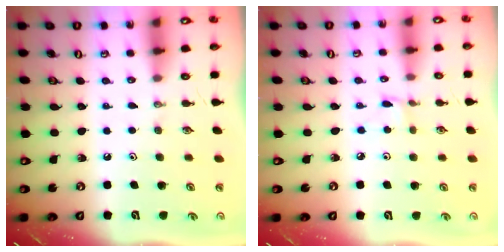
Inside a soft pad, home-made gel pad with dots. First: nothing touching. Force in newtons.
{"total": 1.2, "press": 1.2, "slide": 0.1}